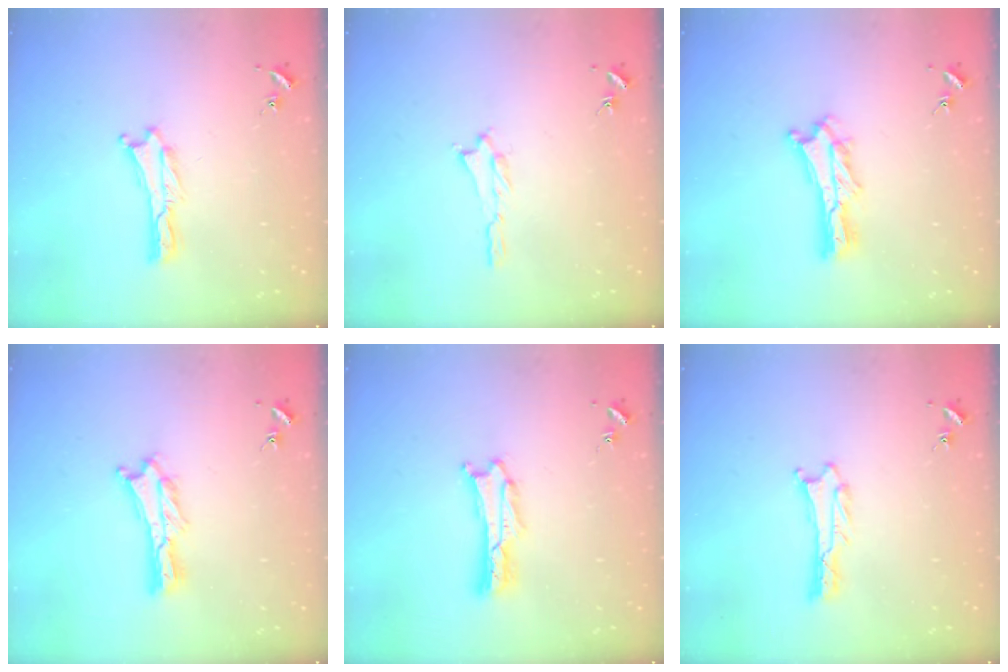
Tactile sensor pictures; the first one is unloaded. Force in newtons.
{"total": 1.2, "press": 1.2, "slide": 0.3}
{"total": 3.5, "press": 3.5, "slide": 0.3}
{"total": 1.8, "press": 1.8, "slide": 0.2}
{"total": 1.4, "press": 1.4, "slide": 0.0}
{"total": 1.0, "press": 1.0, "slide": 0.1}